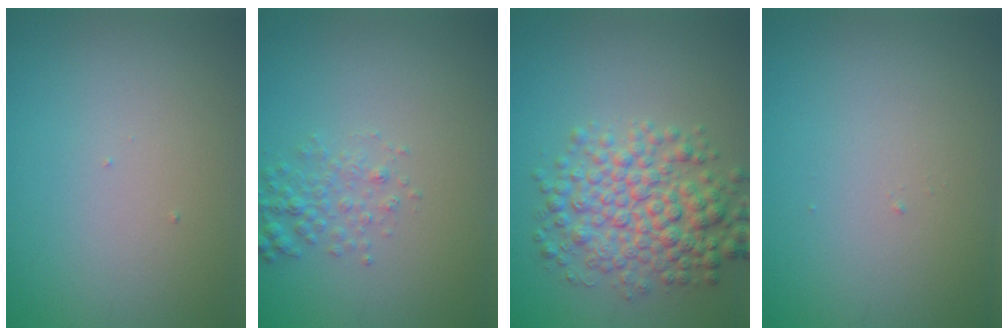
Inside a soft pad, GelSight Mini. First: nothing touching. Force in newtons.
{"total": 2.0, "press": 2.0, "slide": 0.1}
{"total": 5.8, "press": 5.8, "slide": 0.0}
{"total": 0.0}